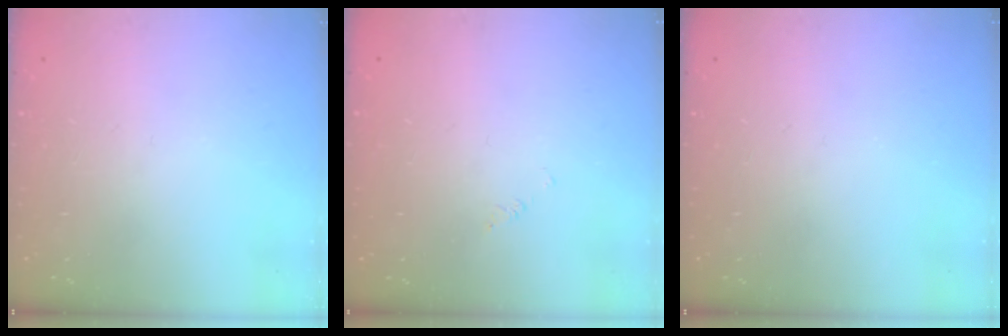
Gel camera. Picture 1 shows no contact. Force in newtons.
{"total": 1.7, "press": 1.7, "slide": 0.3}
{"total": 0.0}